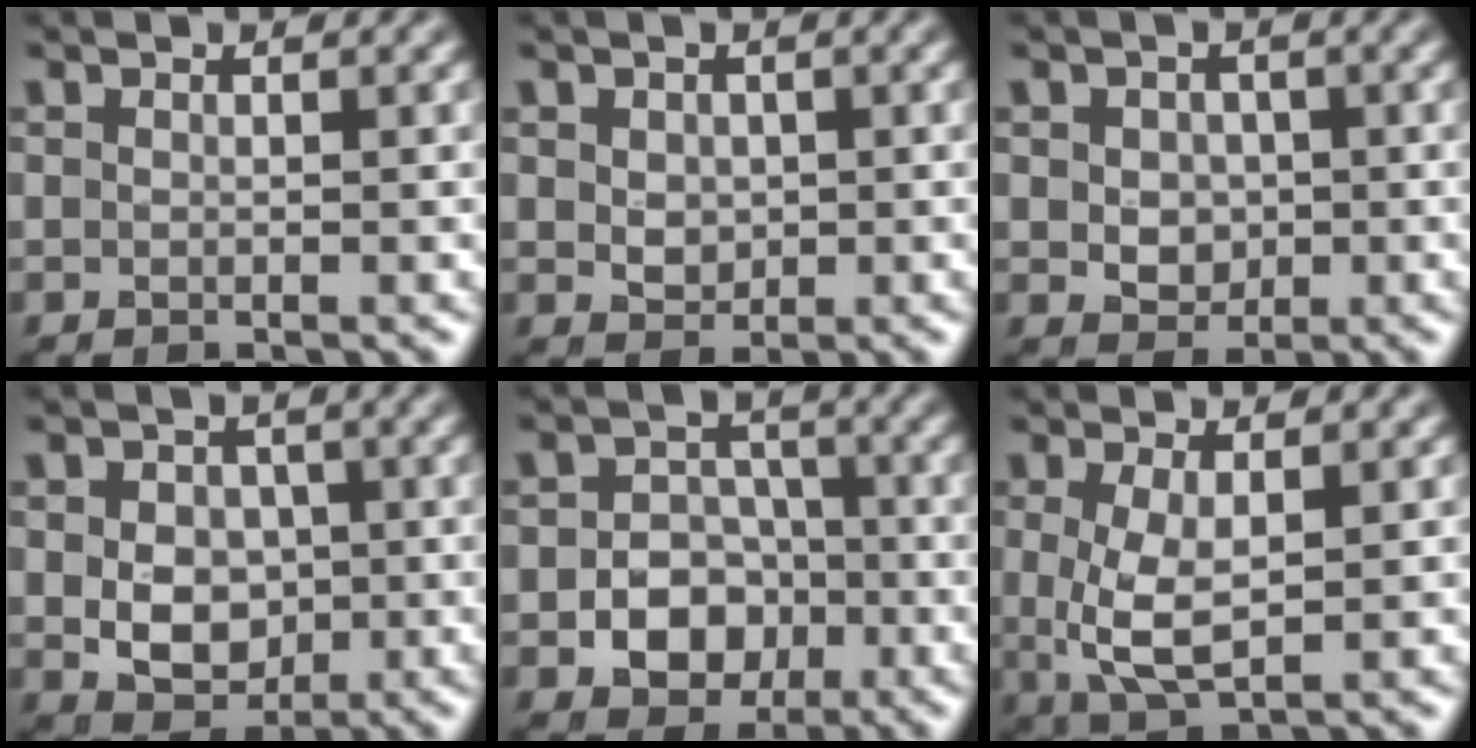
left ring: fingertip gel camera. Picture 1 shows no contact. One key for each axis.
{"total": 1.9, "fx": 0.3, "fy": 1.6, "fz": 1.0, "tx": -0.019, "ty": -0.003, "tz": 0.009}
{"total": 2.7, "fx": 0.0, "fy": 2.3, "fz": 1.5, "tx": -0.021, "ty": -0.005, "tz": 0.001}
{"total": 5.3, "fx": -0.2, "fy": 4.2, "fz": 3.3, "tx": -0.045, "ty": -0.005, "tz": -0.004}
{"total": 5.6, "fx": -1.8, "fy": 4.5, "fz": 2.8, "tx": -0.014, "ty": -0.003, "tz": -0.046}
{"total": 3.9, "fx": 0.3, "fy": 1.7, "fz": 3.6, "tx": -0.082, "ty": -0.004, "tz": 0.010}